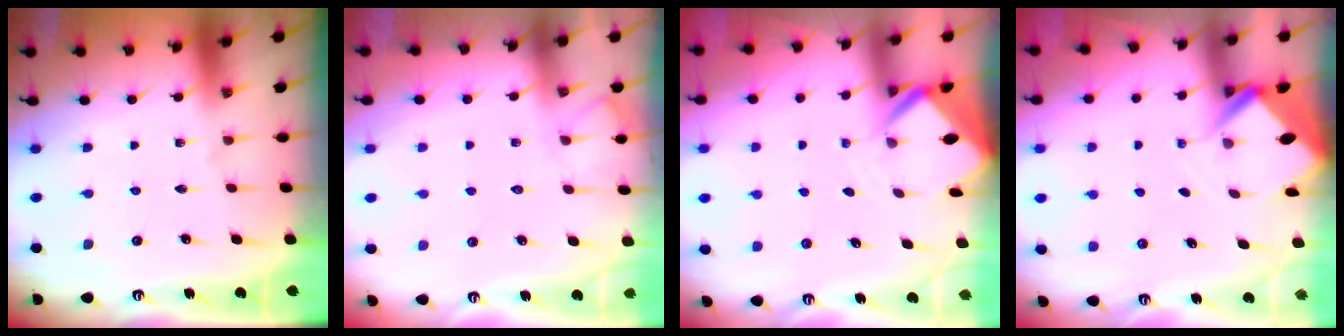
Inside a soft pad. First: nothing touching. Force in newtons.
{"total": 6.0, "press": 6.0, "slide": 0.7}
{"total": 3.0, "press": 3.0, "slide": 0.2}
{"total": 2.7, "press": 2.7, "slide": 0.0}